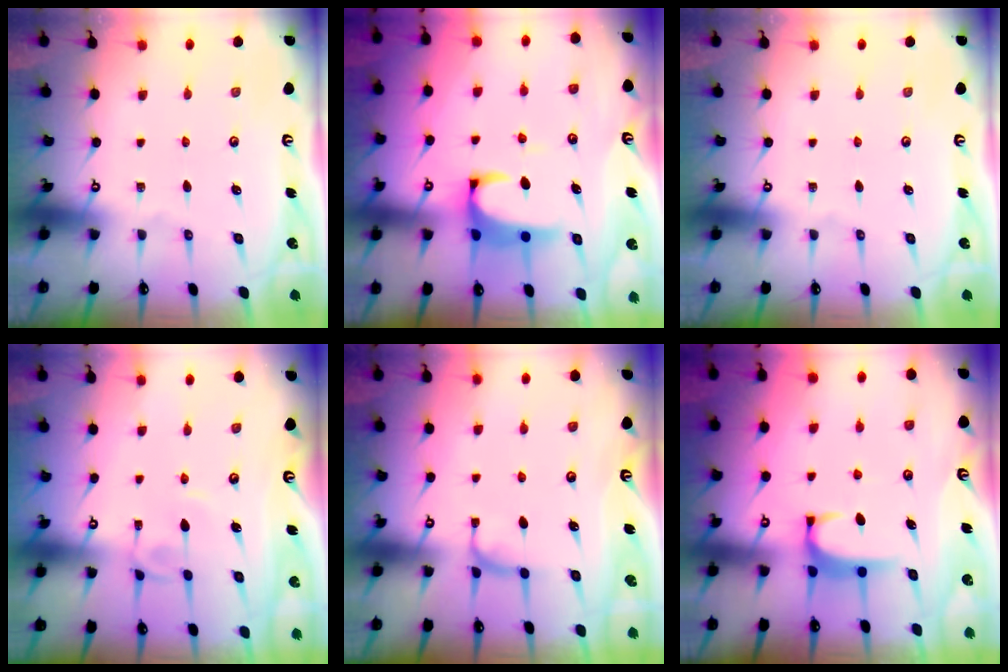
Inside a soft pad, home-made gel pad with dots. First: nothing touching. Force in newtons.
{"total": 2.7, "press": 2.5, "slide": 1.1}
{"total": 0.0}
{"total": 2.4, "press": 2.4, "slide": 0.4}
{"total": 1.6, "press": 1.3, "slide": 0.8}
{"total": 1.8, "press": 1.7, "slide": 0.5}